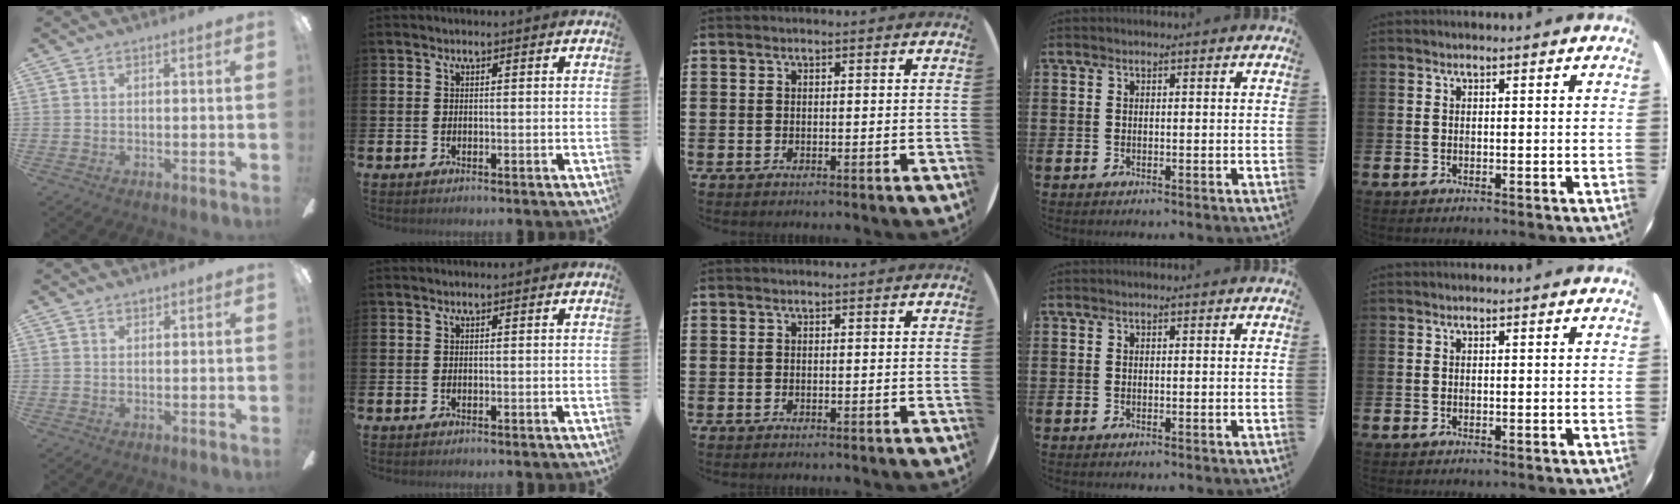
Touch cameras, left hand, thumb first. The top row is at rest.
{"thumb": {"total": 1.1, "force": [0.9, 0.5, 0.4], "torque": [-0.001, -0.002, 0.014]}}